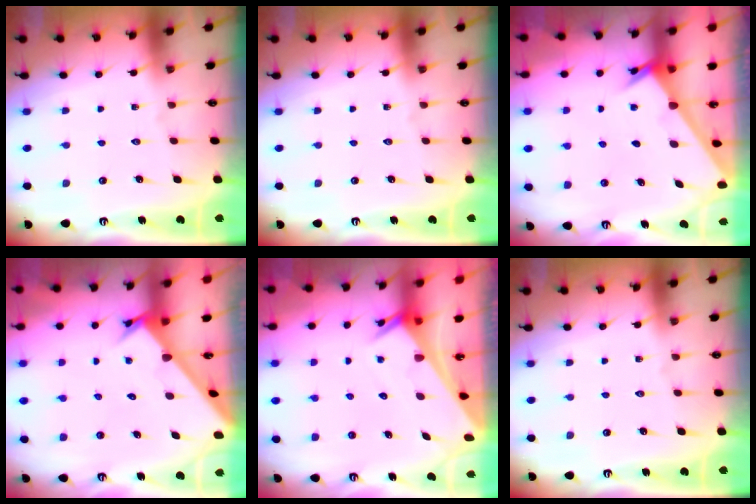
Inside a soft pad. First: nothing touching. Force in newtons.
{"total": 0.0}
{"total": 2.4, "press": 2.4, "slide": 0.2}
{"total": 2.7, "press": 2.7, "slide": 0.3}
{"total": 2.7, "press": 2.7, "slide": 0.1}
{"total": 0.0}